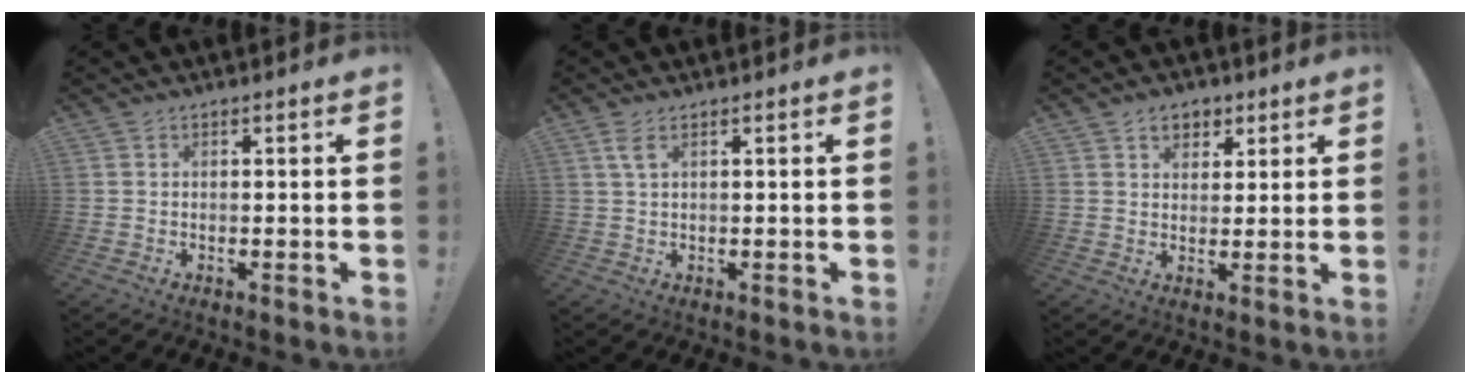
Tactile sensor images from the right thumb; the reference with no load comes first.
{"total": 3.2, "force": [1.4, 1.0, 2.6], "torque": [-0.047, -0.001, 0.024]}
{"total": 5.7, "force": [3.0, 4.4, 2.0], "torque": [-0.016, -0.013, 0.053]}